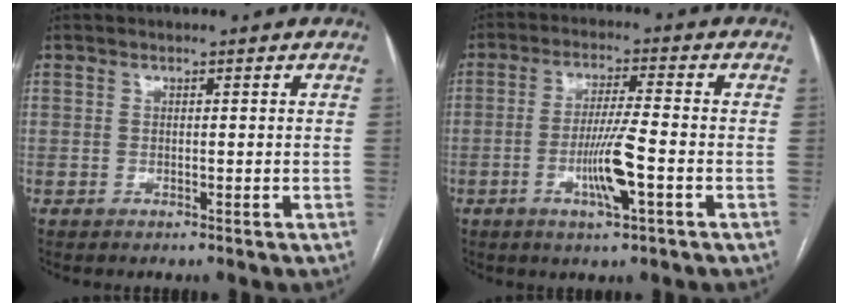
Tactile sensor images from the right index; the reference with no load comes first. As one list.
[{"total": 7.6, "force": [-2.5, 0.0, 7.2], "torque": [-0.136, -0.007, -0.047]}]